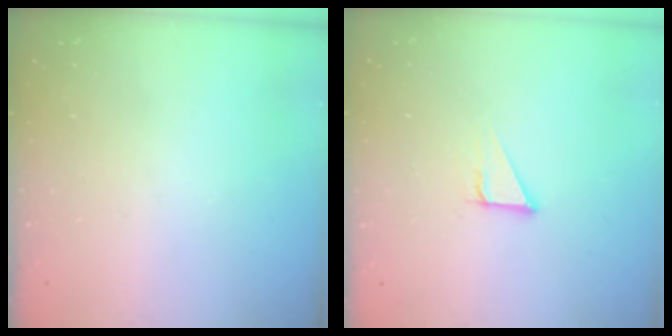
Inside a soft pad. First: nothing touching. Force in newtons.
{"total": 2.8, "press": 2.8, "slide": 0.1}